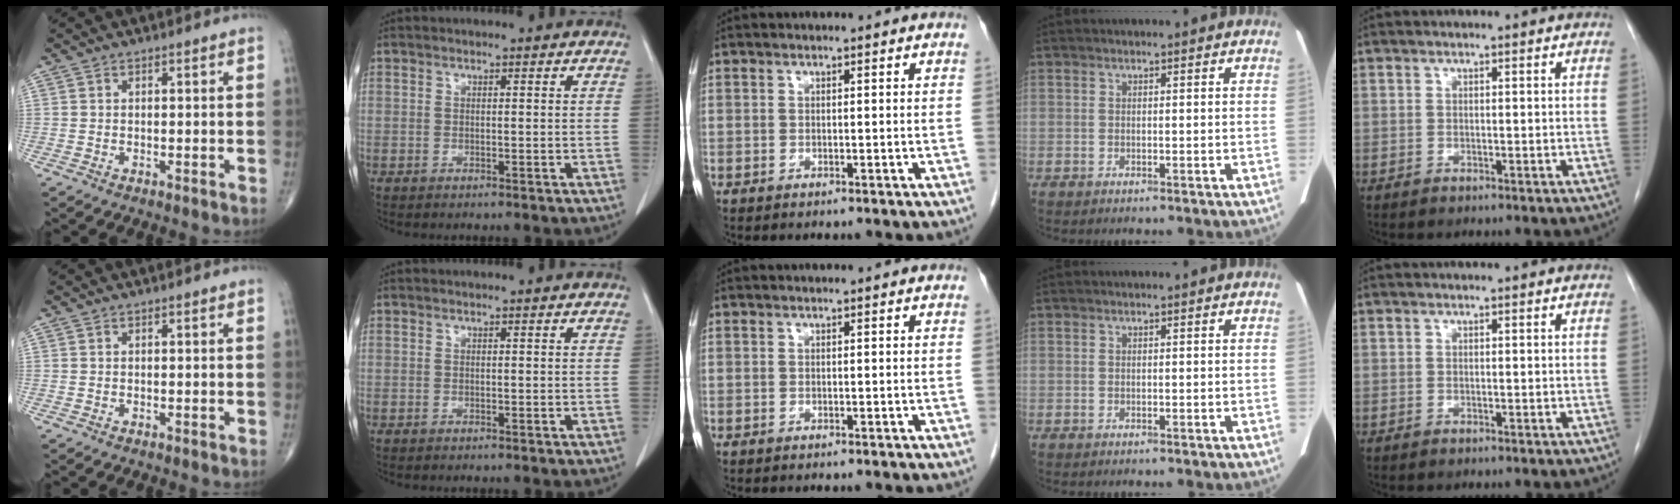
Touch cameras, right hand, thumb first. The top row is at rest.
{}